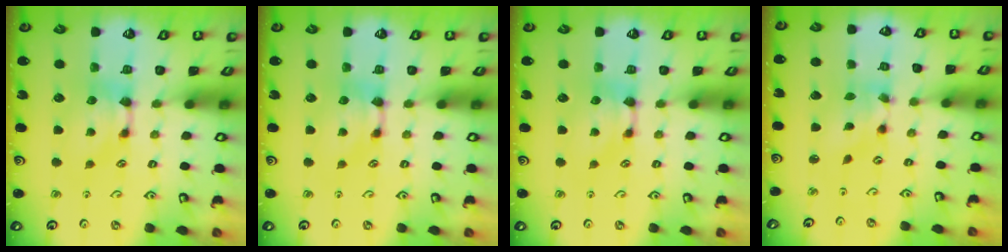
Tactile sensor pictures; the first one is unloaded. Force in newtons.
{"total": 0.0}
{"total": 0.0}
{"total": 2.6, "press": 2.1, "slide": 1.6}